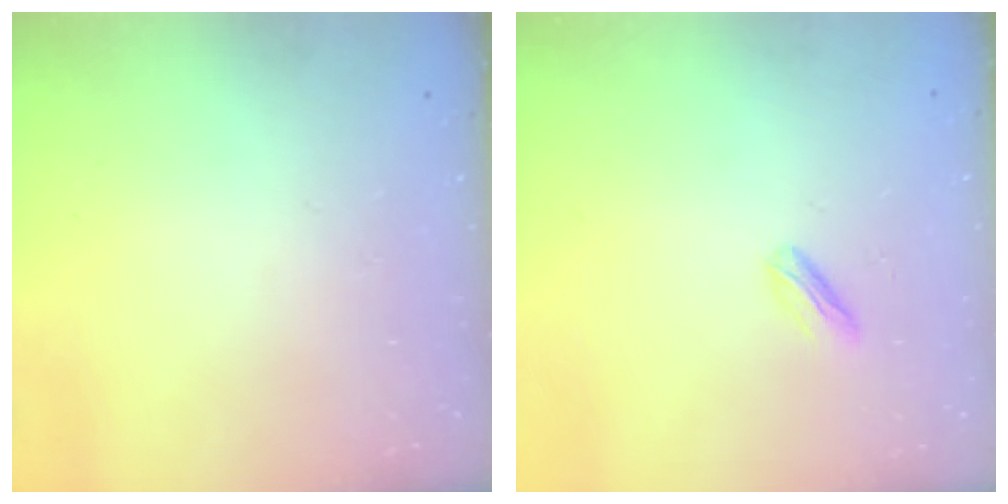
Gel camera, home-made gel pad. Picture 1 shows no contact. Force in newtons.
{"total": 2.8, "press": 2.7, "slide": 0.6}